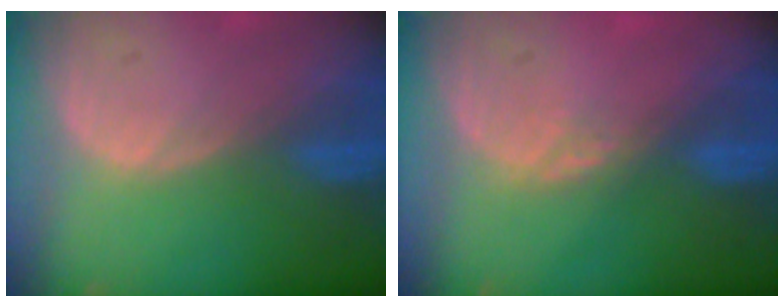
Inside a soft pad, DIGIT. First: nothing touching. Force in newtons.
{"total": 2.0, "press": 1.5, "slide": 1.3}